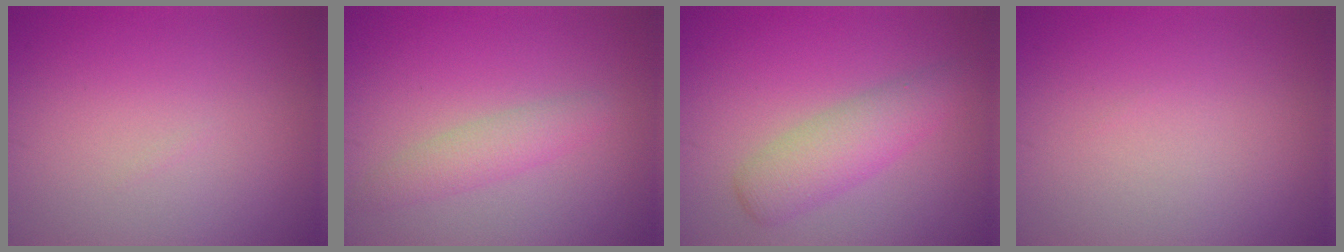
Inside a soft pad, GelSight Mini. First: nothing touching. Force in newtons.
{"total": 2.2, "press": 2.2, "slide": 0.1}
{"total": 3.6, "press": 3.6, "slide": 0.1}
{"total": 0.0}